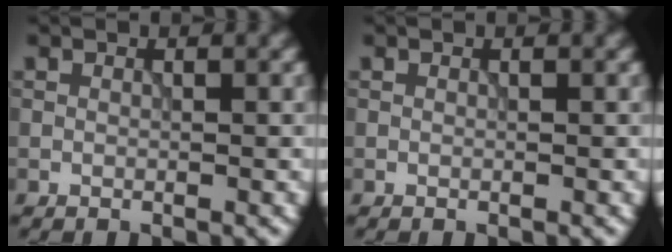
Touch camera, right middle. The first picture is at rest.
{"total": 0.0}